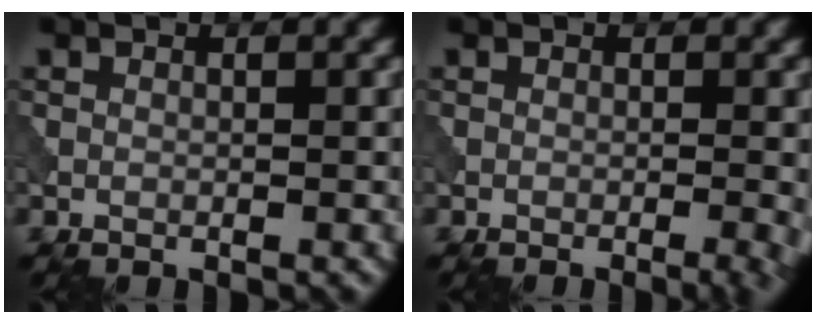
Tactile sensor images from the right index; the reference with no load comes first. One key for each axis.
{"total": 2.5, "fx": -0.7, "fy": 0.7, "fz": 2.3, "tx": -0.021, "ty": 0.002, "tz": -0.011}